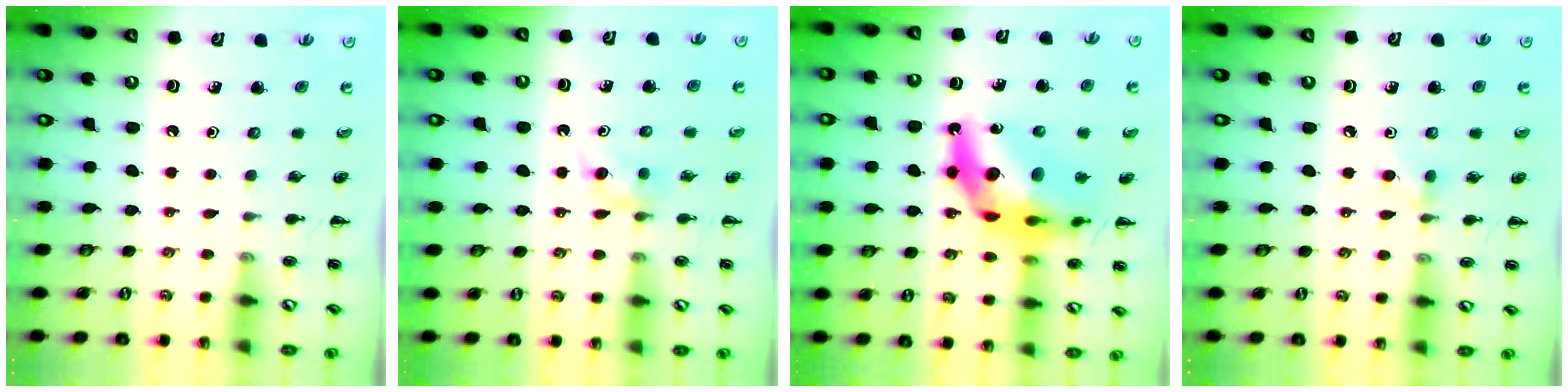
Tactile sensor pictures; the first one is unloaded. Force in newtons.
{"total": 3.4, "press": 3.1, "slide": 1.5}
{"total": 17.5, "press": 16.8, "slide": 4.8}
{"total": 5.0, "press": 4.6, "slide": 1.9}